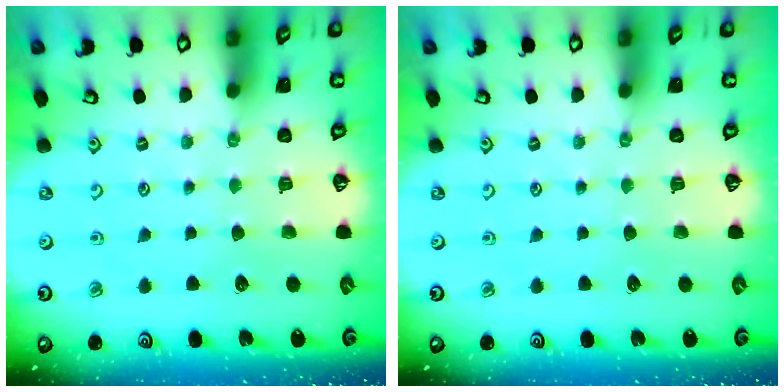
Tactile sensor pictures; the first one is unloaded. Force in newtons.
{"total": 0.0}